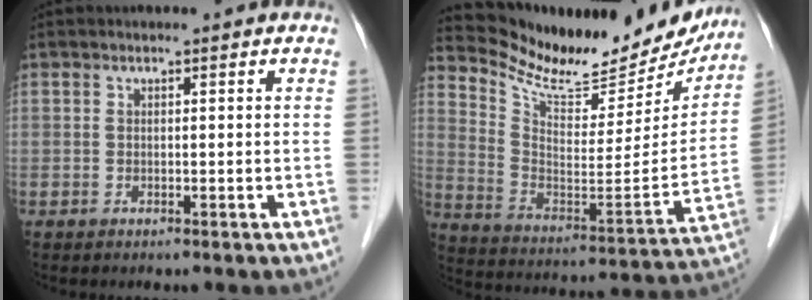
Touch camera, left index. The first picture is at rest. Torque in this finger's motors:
{"motor_torque": [-0.12, -0.97, 0.17, 0.02]}